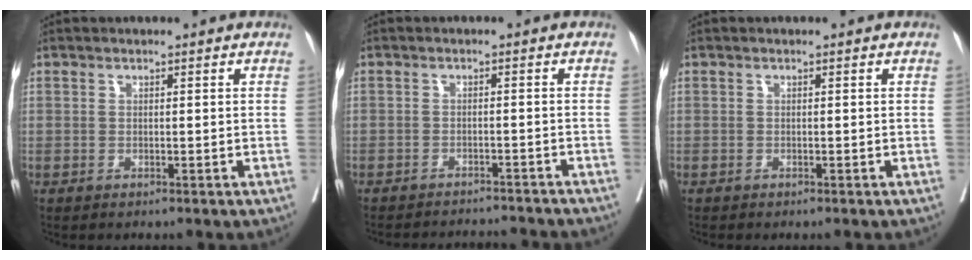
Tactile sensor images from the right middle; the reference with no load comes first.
{"total": 10.7, "force": [-10.3, 1.2, 2.5], "torque": [-0.035, 0.001, -0.123]}
{"total": 0.0}